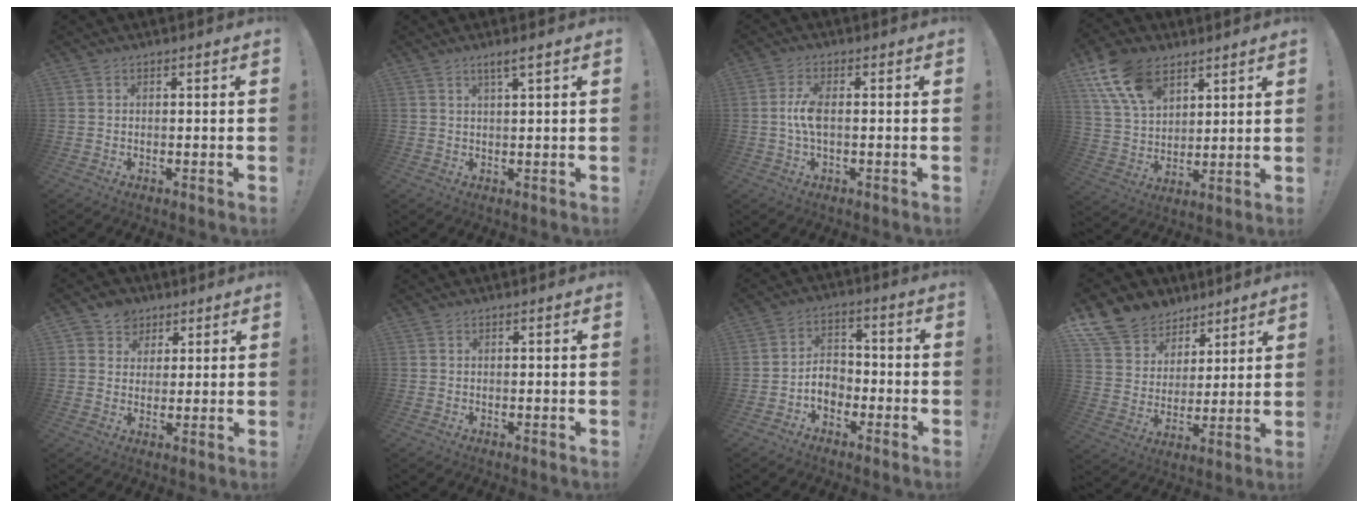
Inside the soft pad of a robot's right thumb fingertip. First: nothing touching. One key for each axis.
{"total": 2.9, "fx": 1.6, "fy": -0.1, "fz": 2.4, "tx": -0.046, "ty": -0.002, "tz": 0.025}
{"total": 5.8, "fx": -0.5, "fy": 1.7, "fz": 5.5, "tx": -0.121, "ty": -0.001, "tz": -0.012}
{"total": 15.3, "fx": 9.0, "fy": 9.4, "fz": 8.0, "tx": -0.149, "ty": -0.033, "tz": 0.175}
{"total": 6.5, "fx": 2.9, "fy": 5.7, "fz": 0.7, "tx": -0.004, "ty": -0.019, "tz": 0.057}
{"total": 0.0}
{"total": 7.2, "fx": -2.9, "fy": 5.6, "fz": 3.4, "tx": -0.064, "ty": 0.019, "tz": -0.049}
{"total": 13.0, "fx": 9.1, "fy": 8.8, "fz": 3.0, "tx": -0.058, "ty": -0.065, "tz": 0.179}